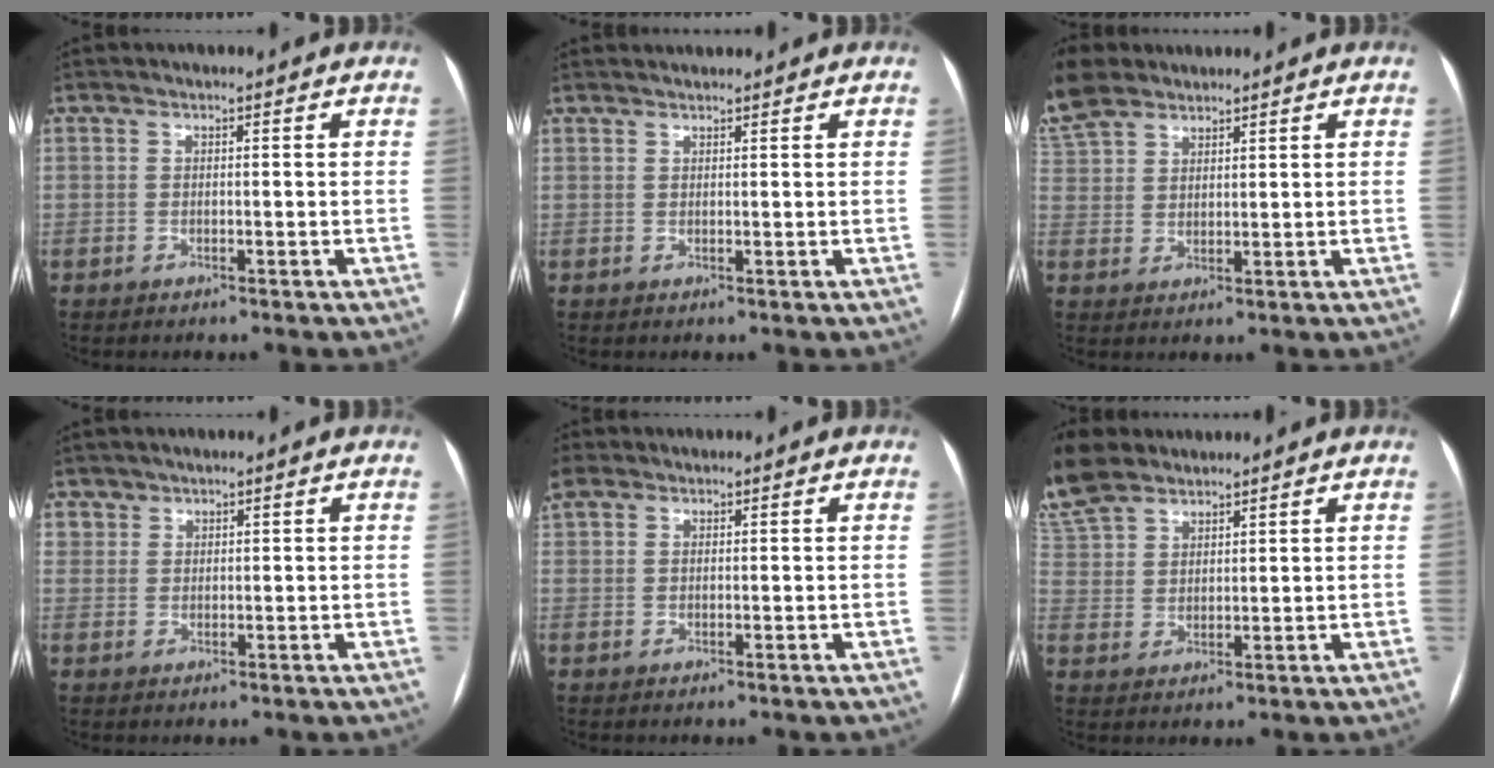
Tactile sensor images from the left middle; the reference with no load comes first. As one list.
[{"total": 2.5, "force": [2.4, 0.4, 0.3], "torque": [-0.001, 0.019, 0.037]}, {"total": 6.6, "force": [5.9, 2.2, 2.1], "torque": [-0.077, 0.013, 0.133]}, {"total": 1.5, "force": [1.0, 1.0, -0.3], "torque": [0.017, 0.002, 0.011]}, {"total": 1.7, "force": [1.5, 0.7, 0.4], "torque": [-0.038, 0.014, 0.047]}, {"total": 10.0, "force": [8.7, 3.7, 3.3], "torque": [-0.116, 0.017, 0.183]}]